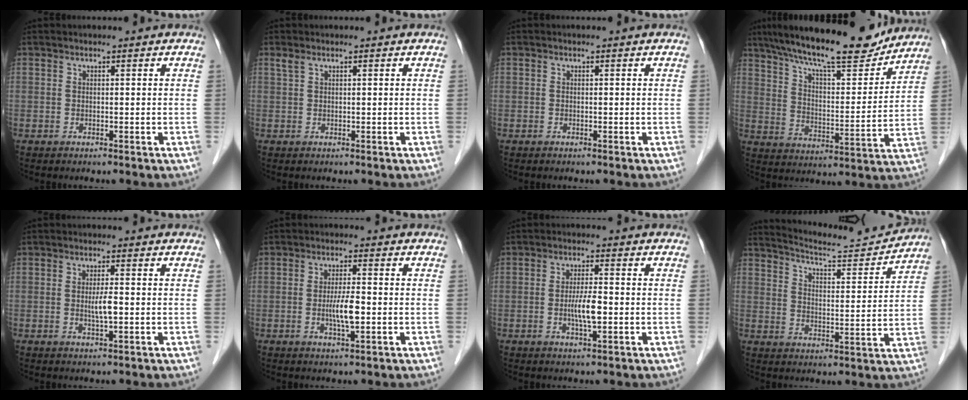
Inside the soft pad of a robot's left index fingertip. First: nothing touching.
{"total": 0.9, "force": [0.7, 0.2, 0.5], "torque": [-0.019, 0.011, 0.017]}
{"total": 0.0}
{"total": 18.5, "force": [16.0, 3.1, 8.7], "torque": [-0.149, 0.006, 0.251]}
{"total": 2.6, "force": [-0.2, 0.2, 2.6], "torque": [-0.051, -0.003, -0.003]}
{"total": 4.3, "force": [-0.8, 0.6, 4.2], "torque": [-0.082, -0.004, -0.014]}
{"total": 4.2, "force": [-0.8, 0.6, 4.1], "torque": [-0.081, -0.004, -0.014]}
{"total": 12.0, "force": [11.8, -0.8, 2.1], "torque": [-0.041, -0.014, 0.180]}